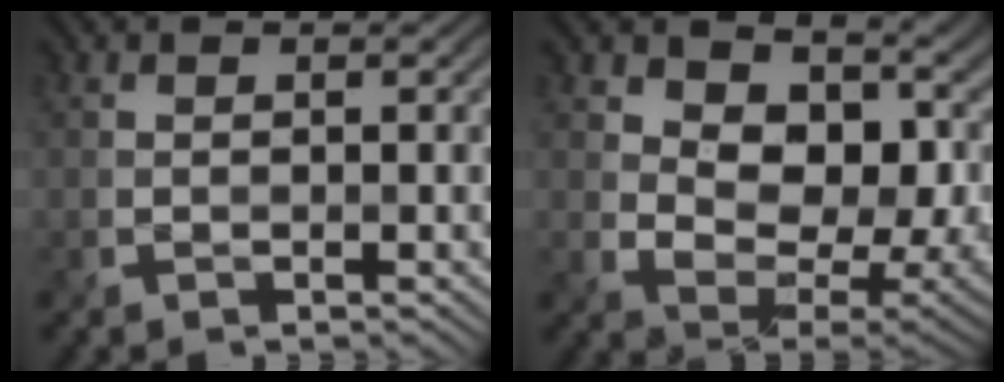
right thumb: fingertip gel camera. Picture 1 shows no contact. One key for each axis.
{"total": 11.8, "fx": 3.4, "fy": 7.8, "fz": 8.2, "tx": -0.140, "ty": -0.010, "tz": 0.065}